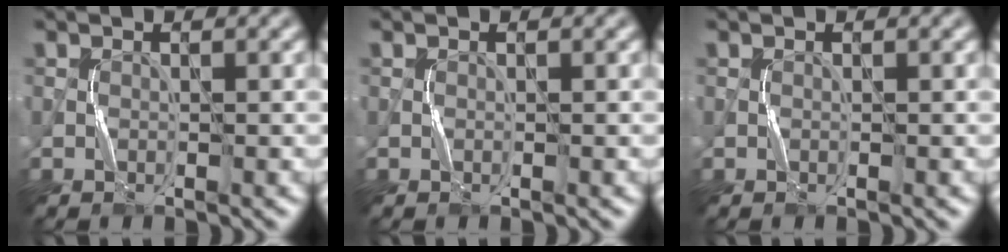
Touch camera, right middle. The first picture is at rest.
{"total": 0.0}
{"total": 0.0}